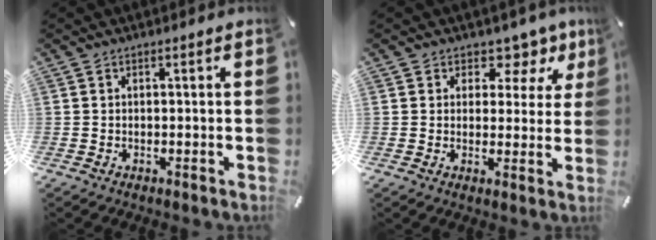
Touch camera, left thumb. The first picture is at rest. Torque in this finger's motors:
{"motor_torque": [0.32, -0.28, 0.00, 0.21, -0.02]}